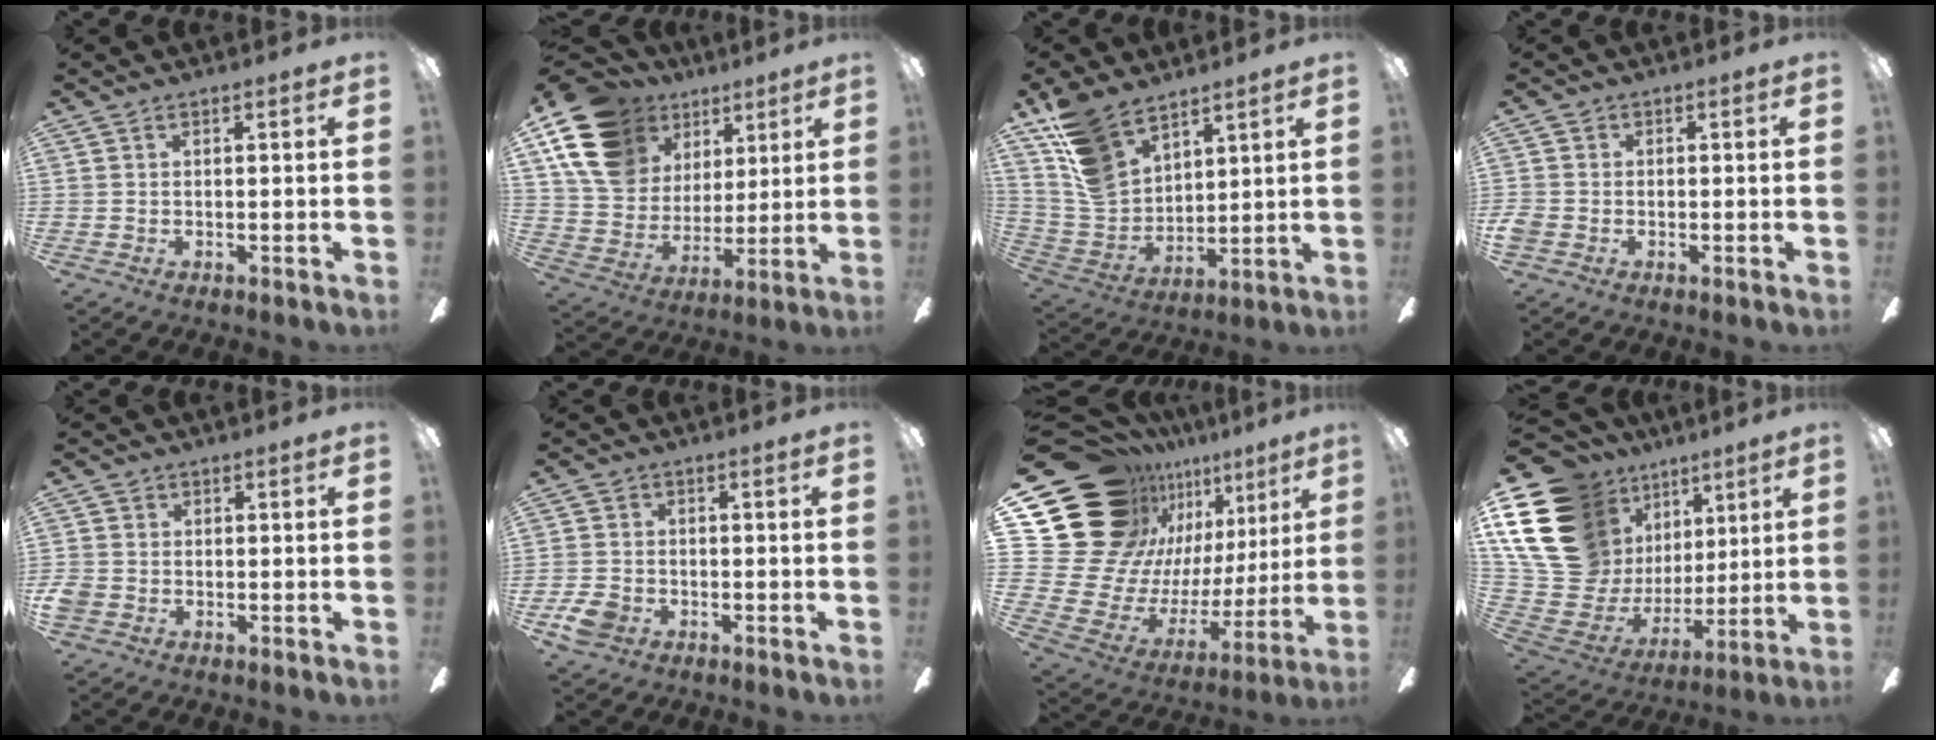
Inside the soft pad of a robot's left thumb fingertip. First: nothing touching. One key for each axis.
{"total": 18.2, "fx": 9.9, "fy": 12.9, "fz": 8.3, "tx": -0.178, "ty": -0.032, "tz": 0.191}
{"total": 14.4, "fx": 10.2, "fy": 8.3, "fz": 6.0, "tx": -0.131, "ty": -0.048, "tz": 0.203}
{"total": 2.7, "fx": -0.9, "fy": 2.3, "fz": 1.2, "tx": -0.016, "ty": 0.008, "tz": -0.016}
{"total": 3.4, "fx": -1.1, "fy": 2.9, "fz": 1.5, "tx": -0.028, "ty": 0.008, "tz": -0.020}
{"total": 5.5, "fx": -2.7, "fy": 4.1, "fz": 2.5, "tx": -0.063, "ty": 0.013, "tz": -0.052}
{"total": 24.7, "fx": 14.7, "fy": 15.9, "fz": 11.8, "tx": -0.225, "ty": -0.127, "tz": 0.309}
{"total": 23.2, "fx": 10.7, "fy": 17.4, "fz": 11.0, "tx": -0.244, "ty": -0.082, "tz": 0.232}